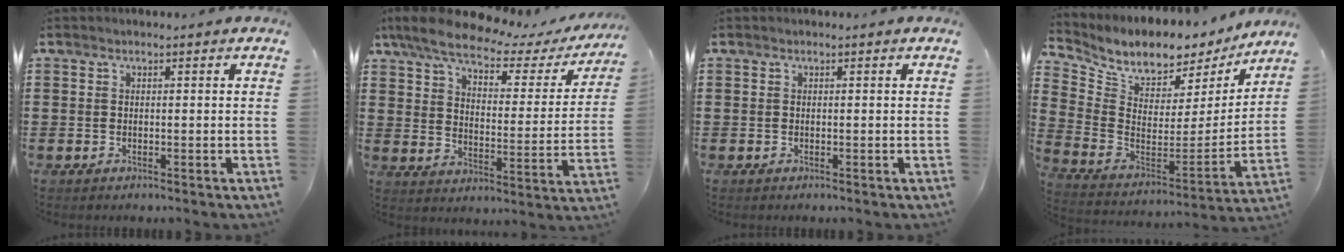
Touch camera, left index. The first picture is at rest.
{"total": 7.1, "force": [5.6, 2.1, 3.8], "torque": [-0.096, -0.023, 0.096]}
{"total": 0.0}
{"total": 6.0, "force": [5.2, 2.5, 1.4], "torque": [-0.057, -0.055, 0.088]}